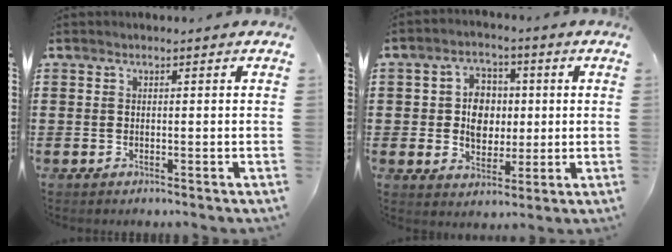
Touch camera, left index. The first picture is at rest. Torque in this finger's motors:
{"motor_torque": [1.54, 0.60, 0.40, 0.12]}